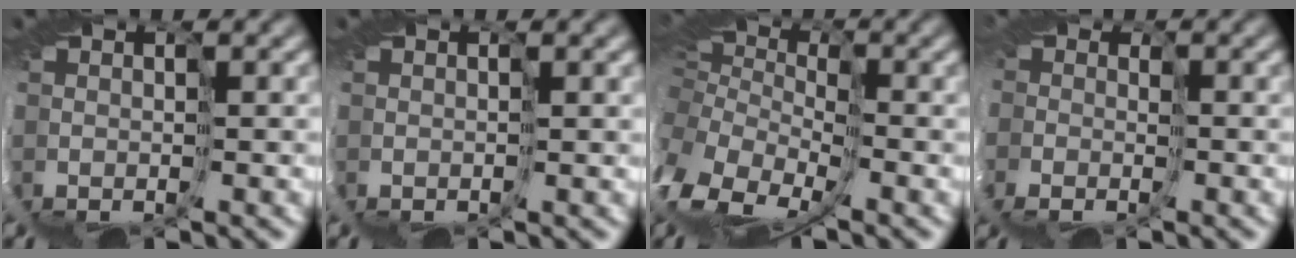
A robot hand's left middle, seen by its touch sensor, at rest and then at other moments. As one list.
[{"total": 0.5, "force": [0.3, -0.4, 0.1], "torque": [-0.006, -0.002, -0.001]}, {"total": 8.5, "force": [-1.7, 6.2, 5.6], "torque": [-0.148, -0.008, -0.033]}, {"total": 9.4, "force": [-4.0, 7.5, 4.1], "torque": [-0.098, -0.019, -0.077]}]